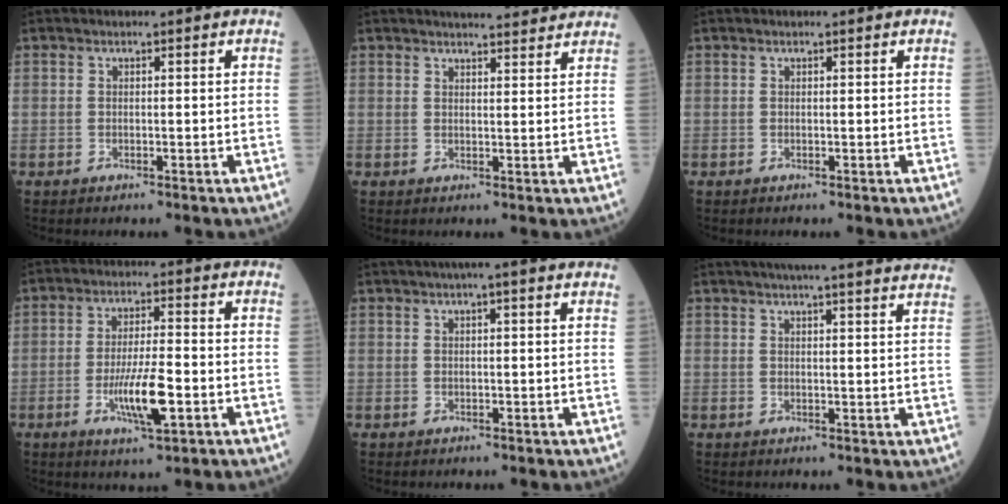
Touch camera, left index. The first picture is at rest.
{"total": 7.8, "force": [7.3, 1.1, 2.4], "torque": [-0.031, 0.010, 0.085]}
{"total": 0.0}
{"total": 8.0, "force": [-2.6, 1.2, 7.4], "torque": [-0.143, -0.011, -0.044]}
{"total": 4.5, "force": [3.4, -0.1, 3.0], "torque": [-0.045, 0.025, 0.043]}
{"total": 21.1, "force": [19.4, 0.3, 8.4], "torque": [-0.120, -0.006, 0.230]}